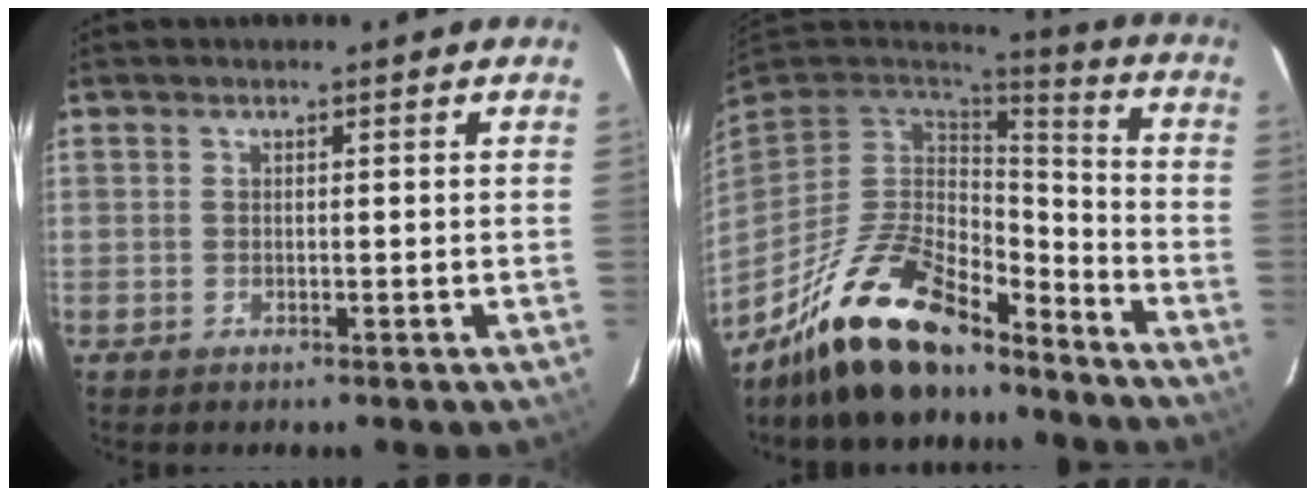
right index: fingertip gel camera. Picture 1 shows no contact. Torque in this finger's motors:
{"motor_torque": [0.62, -0.68, 0.80, 0.21]}